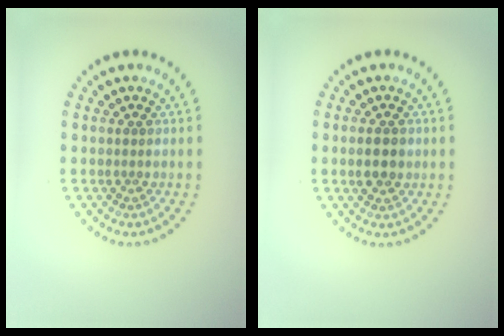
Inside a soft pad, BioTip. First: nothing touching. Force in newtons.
{"total": 2.3, "press": 2.3, "slide": 0.2}